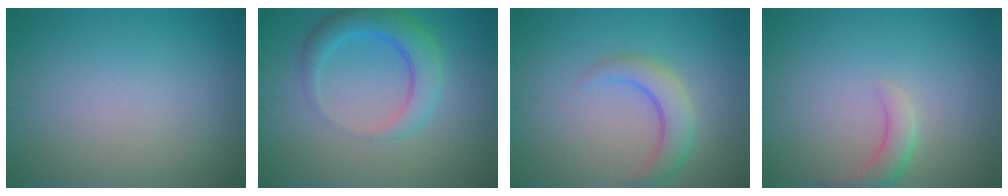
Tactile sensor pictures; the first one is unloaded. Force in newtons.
{"total": 4.3, "press": 4.3, "slide": 0.2}
{"total": 3.4, "press": 3.4, "slide": 0.3}
{"total": 2.1, "press": 2.1, "slide": 0.3}